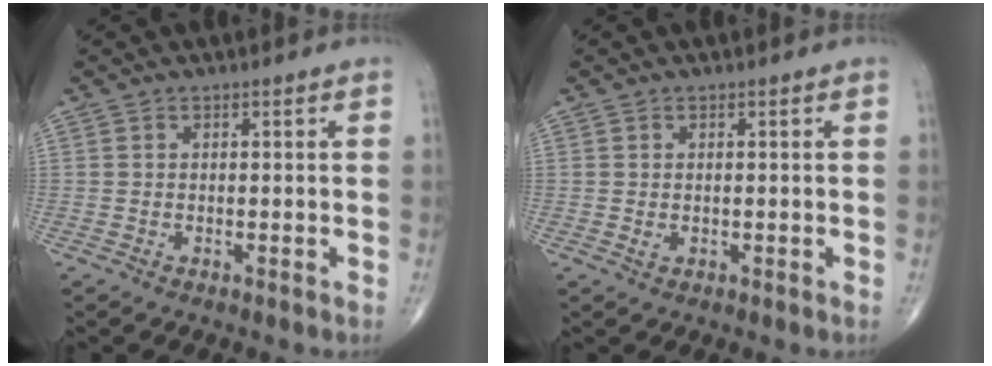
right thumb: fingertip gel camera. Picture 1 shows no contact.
{"total": 0.9, "force": [0.0, 0.6, 0.7], "torque": [-0.014, -0.001, 0.002]}